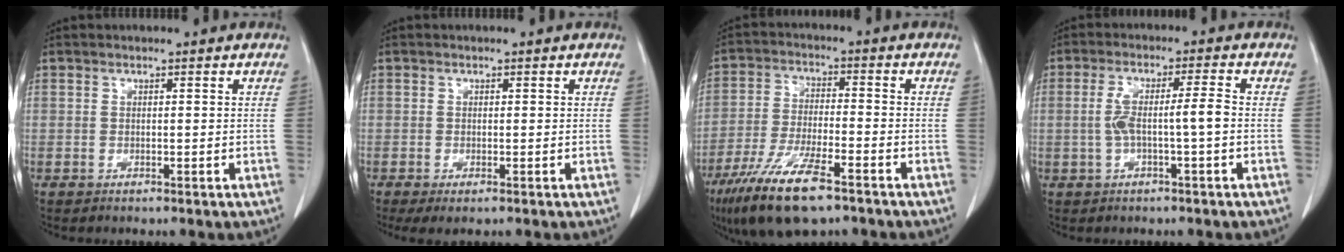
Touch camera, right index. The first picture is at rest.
{"total": 2.2, "force": [-1.2, 0.7, 1.7], "torque": [-0.028, -0.005, -0.016]}
{"total": 12.5, "force": [-8.1, 2.5, 9.1], "torque": [-0.177, -0.025, -0.143]}
{"total": 5.7, "force": [-0.7, 0.2, 5.7], "torque": [-0.114, 0.017, -0.010]}